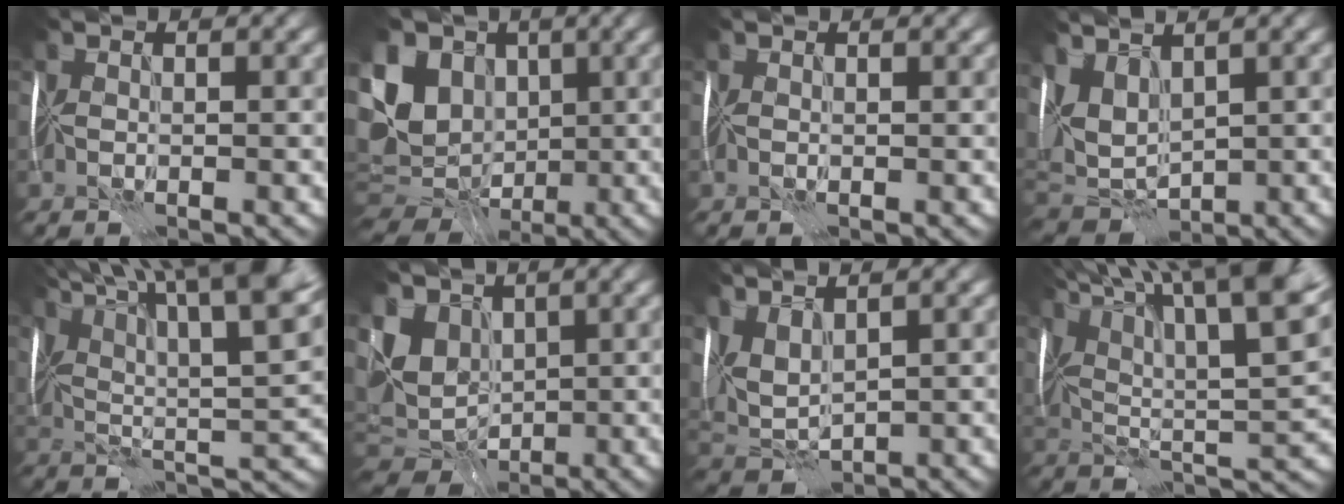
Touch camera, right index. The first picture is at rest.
{"total": 13.6, "force": [1.8, 10.6, 8.3], "torque": [-0.186, 0.018, 0.029]}
{"total": 0.7, "force": [0.6, 0.2, 0.4], "torque": [-0.004, 0.001, 0.001]}
{"total": 4.6, "force": [2.4, 2.4, 3.1], "torque": [-0.071, 0.003, 0.048]}
{"total": 15.1, "force": [8.4, 5.0, 11.5], "torque": [-0.196, 0.027, 0.111]}
{"total": 8.1, "force": [2.2, 6.0, 4.9], "torque": [-0.102, 0.005, 0.038]}
{"total": 3.6, "force": [2.1, 1.5, 2.6], "torque": [-0.066, 0.005, 0.043]}
{"total": 16.5, "force": [9.5, 5.0, 12.6], "torque": [-0.221, 0.031, 0.135]}